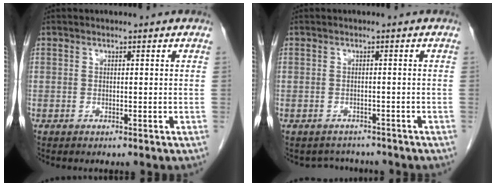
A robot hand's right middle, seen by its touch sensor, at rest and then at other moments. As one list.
[{"total": 3.1, "force": [-2.8, 1.4, -0.2], "torque": [0.001, 0.005, -0.041]}]